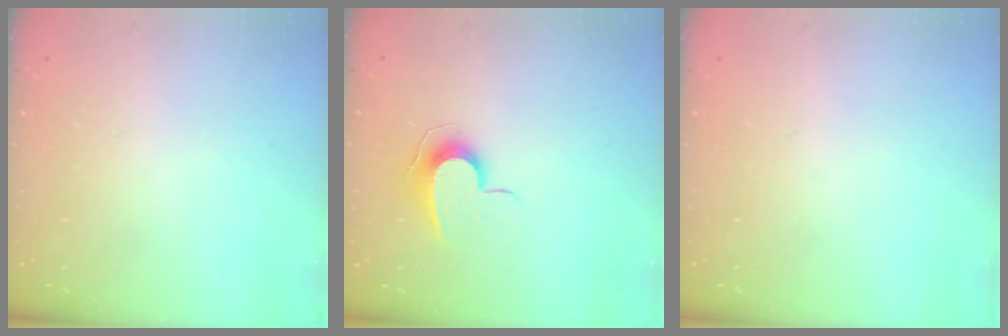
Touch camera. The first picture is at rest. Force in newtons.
{"total": 8.8, "press": 8.7, "slide": 0.8}
{"total": 0.0}